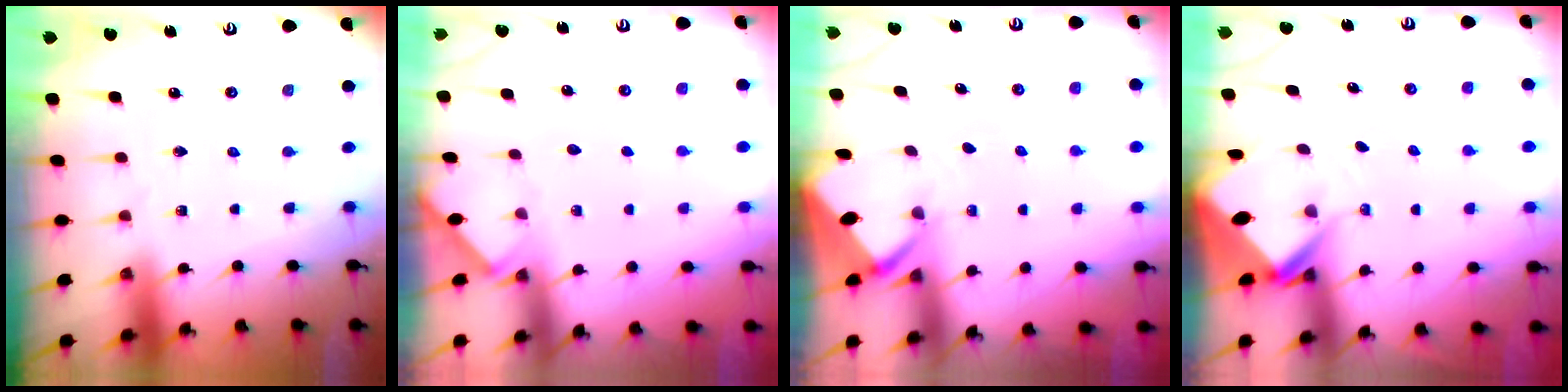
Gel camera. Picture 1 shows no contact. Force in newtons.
{"total": 3.1, "press": 3.0, "slide": 0.3}
{"total": 2.2, "press": 2.2, "slide": 0.2}
{"total": 3.4, "press": 3.4, "slide": 0.3}